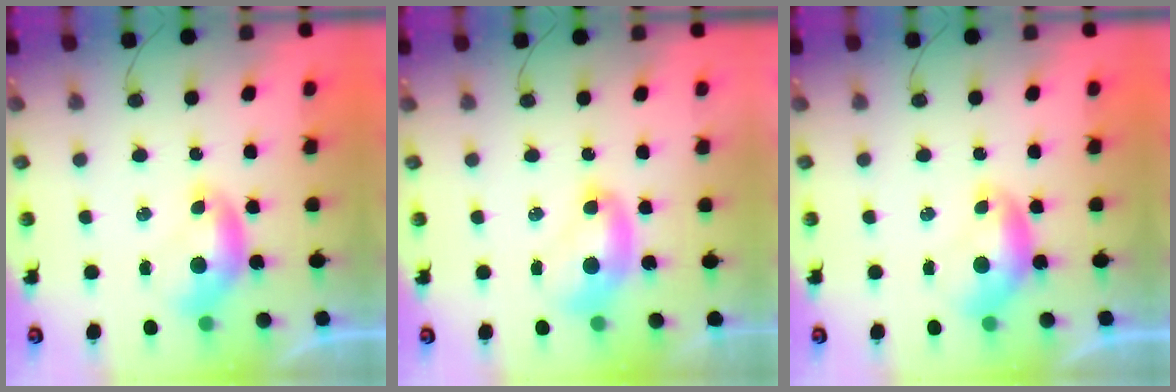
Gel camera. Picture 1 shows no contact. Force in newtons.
{"total": 2.3, "press": 2.3, "slide": 0.2}
{"total": 0.0}